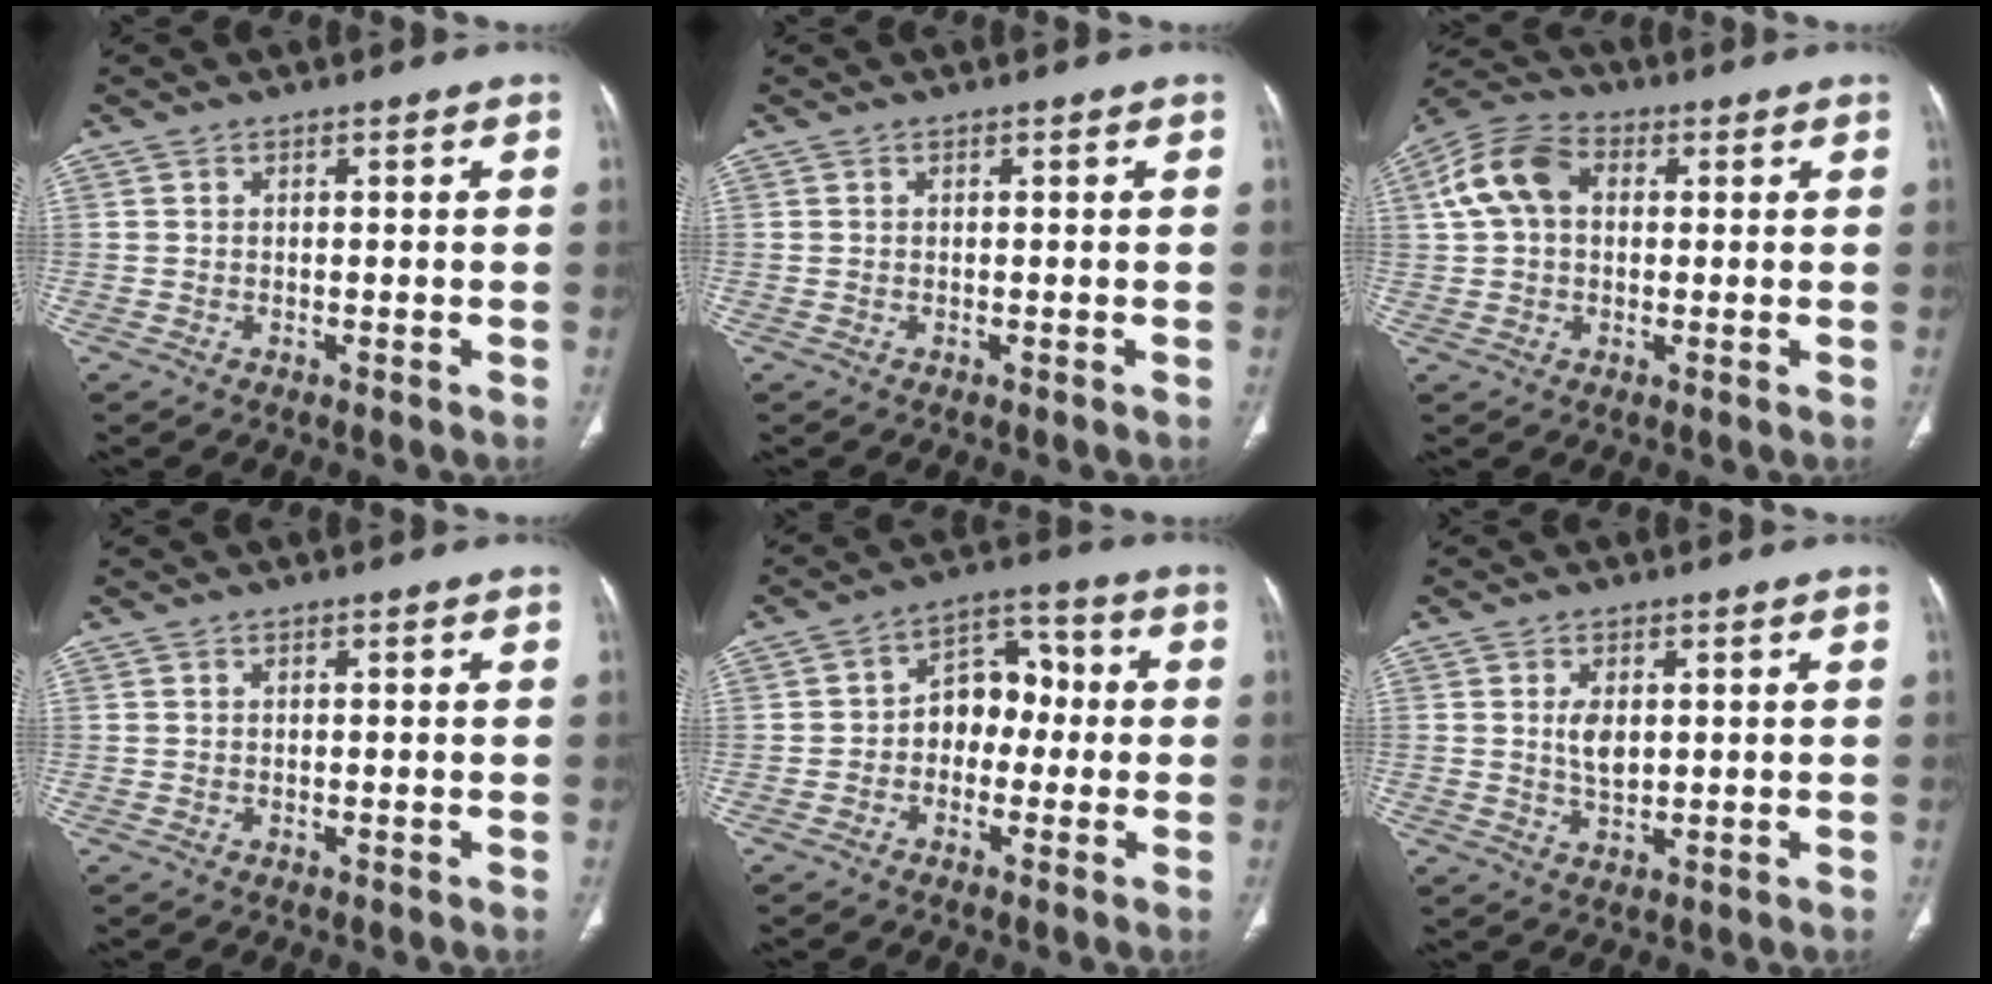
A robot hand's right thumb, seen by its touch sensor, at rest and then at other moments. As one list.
[{"total": 0.0}, {"total": 10.2, "force": [2.0, 7.2, 7.0], "torque": [-0.136, 0.027, 0.029]}, {"total": 0.0}, {"total": 8.7, "force": [-0.7, 6.4, 5.8], "torque": [-0.049, 0.039, -0.025]}, {"total": 4.1, "force": [0.8, 2.4, 3.2], "torque": [-0.055, -0.008, 0.018]}]